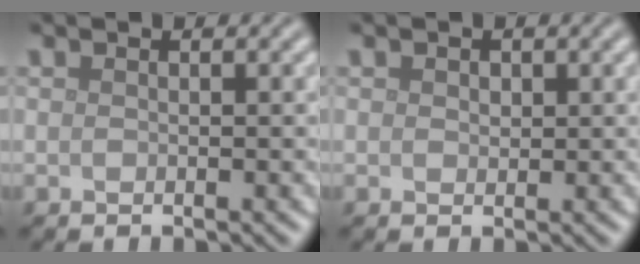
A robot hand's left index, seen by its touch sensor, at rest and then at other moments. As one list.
[{"total": 0.8, "force": [0.3, 0.6, 0.4], "torque": [-0.007, -0.002, 0.005]}]